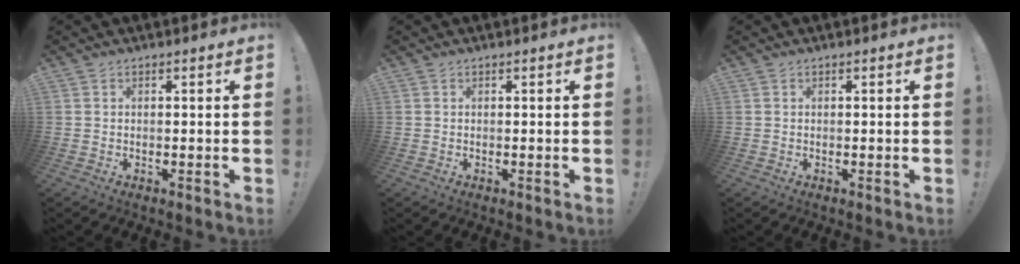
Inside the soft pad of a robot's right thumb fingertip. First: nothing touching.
{"total": 0.0}
{"total": 0.0}